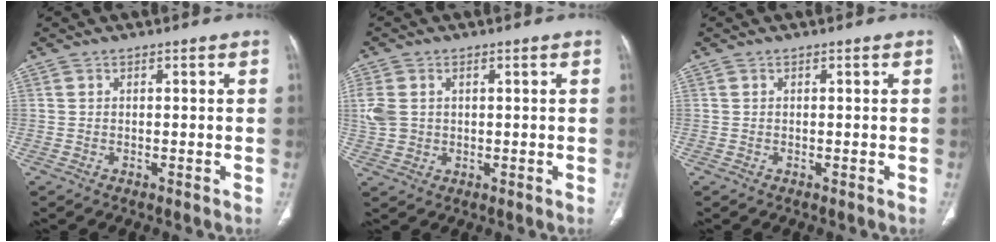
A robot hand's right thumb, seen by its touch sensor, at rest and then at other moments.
{"total": 5.8, "force": [0.9, 4.5, 3.5], "torque": [-0.086, 0.004, 0.024]}
{"total": 0.0}